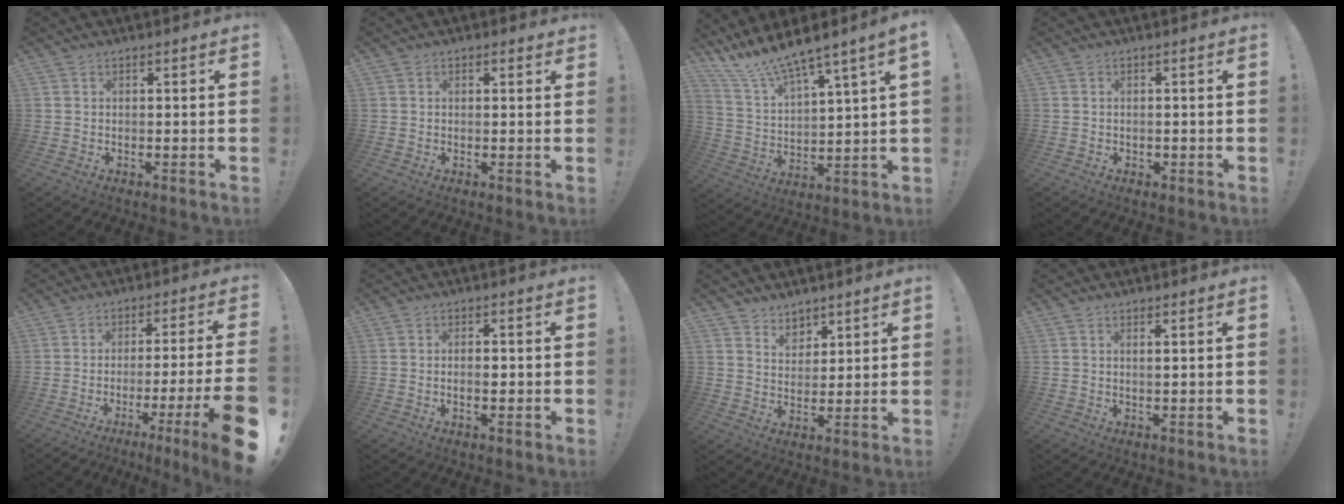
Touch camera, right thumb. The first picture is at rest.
{"total": 1.1, "force": [0.5, 0.9, 0.2], "torque": [0.010, -0.004, 0.007]}
{"total": 10.2, "force": [9.2, 0.6, 4.5], "torque": [-0.105, -0.076, 0.159]}
{"total": 0.6, "force": [0.1, 0.6, 0.1], "torque": [-0.007, 0.005, 0.002]}
{"total": 11.5, "force": [-5.4, -0.4, 10.2], "torque": [-0.148, 0.021, -0.081]}
{"total": 2.1, "force": [-0.9, 0.9, 1.7], "torque": [-0.021, 0.002, -0.018]}
{"total": 6.5, "force": [4.7, 4.5, 0.1], "torque": [0.008, -0.042, 0.090]}
{"total": 1.4, "force": [0.8, -0.5, 1.0], "torque": [-0.006, -0.009, 0.009]}